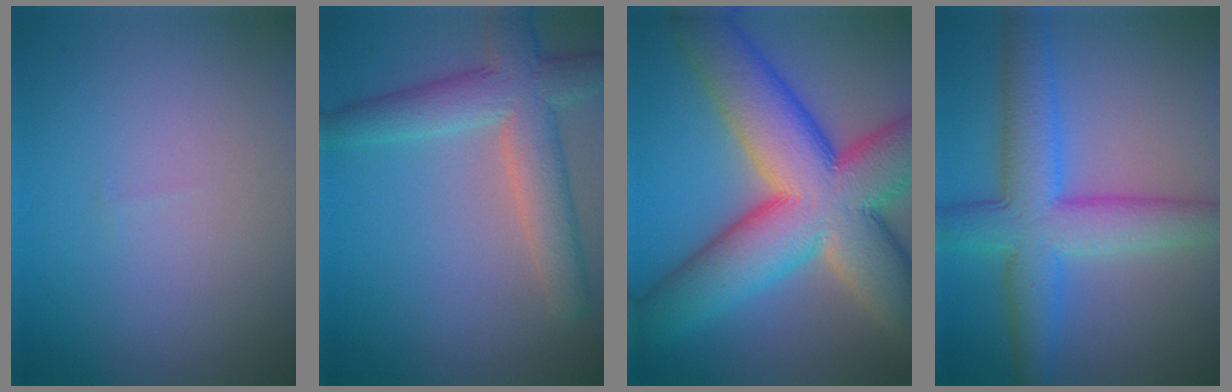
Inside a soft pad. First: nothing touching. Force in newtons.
{"total": 5.8, "press": 5.8, "slide": 0.3}
{"total": 16.2, "press": 16.2, "slide": 0.8}
{"total": 7.3, "press": 7.3, "slide": 0.1}